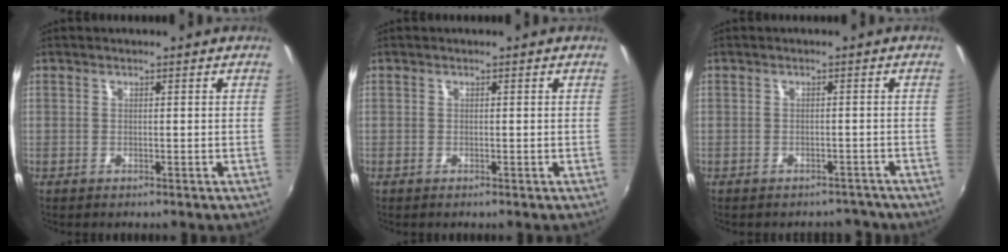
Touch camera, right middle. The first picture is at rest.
{"total": 0.0}
{"total": 5.5, "force": [-4.9, 2.4, 0.9], "torque": [-0.012, 0.006, -0.056]}